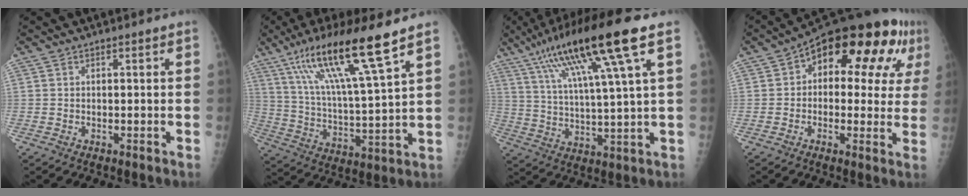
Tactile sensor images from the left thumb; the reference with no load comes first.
{"total": 18.0, "force": [11.3, 1.0, 14.0], "torque": [-0.249, -0.043, 0.206]}
{"total": 18.6, "force": [9.3, 1.0, 16.0], "torque": [-0.287, -0.007, 0.162]}
{"total": 19.8, "force": [7.0, 10.5, 15.3], "torque": [-0.151, 0.022, 0.082]}